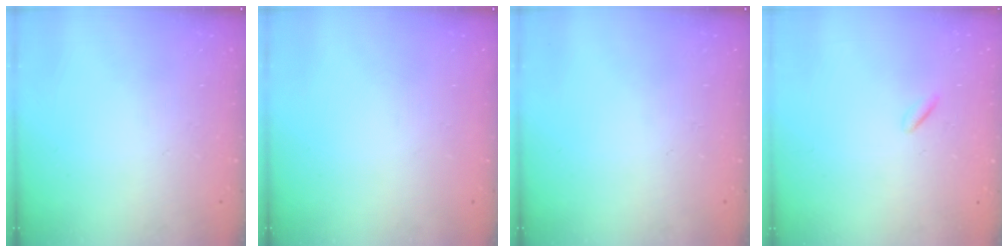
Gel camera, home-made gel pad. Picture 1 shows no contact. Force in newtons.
{"total": 0.0}
{"total": 0.0}
{"total": 0.0}